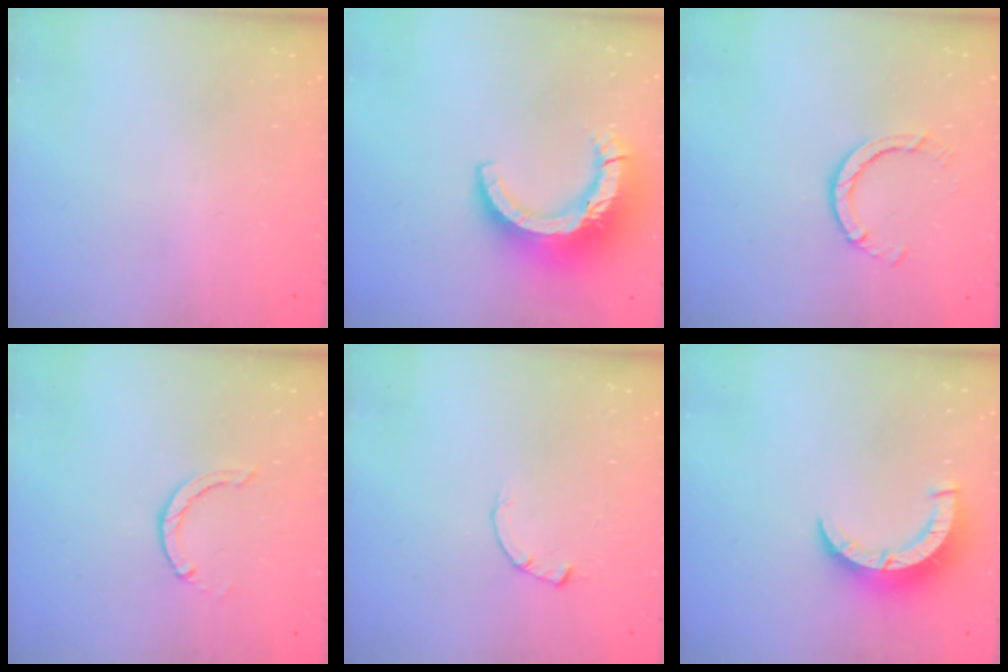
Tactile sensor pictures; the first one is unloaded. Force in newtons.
{"total": 16.1, "press": 16.0, "slide": 1.5}
{"total": 4.2, "press": 4.2, "slide": 0.4}
{"total": 0.0}
{"total": 1.8, "press": 1.7, "slide": 0.3}
{"total": 8.6, "press": 8.6, "slide": 0.5}